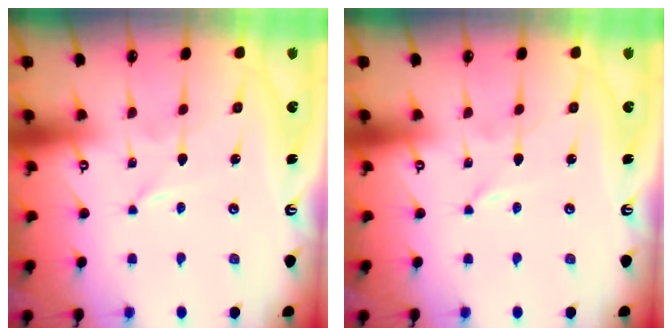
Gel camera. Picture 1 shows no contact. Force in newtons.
{"total": 0.0}